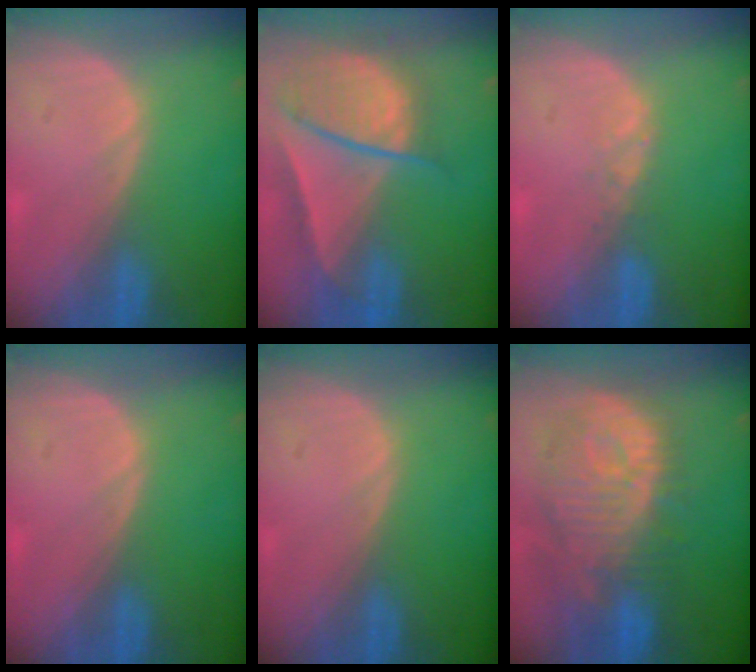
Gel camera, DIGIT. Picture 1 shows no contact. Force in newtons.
{"total": 9.3, "press": 8.0, "slide": 4.7}
{"total": 1.0, "press": 1.0, "slide": 0.2}
{"total": 0.0}
{"total": 0.0}
{"total": 12.5, "press": 11.1, "slide": 5.6}